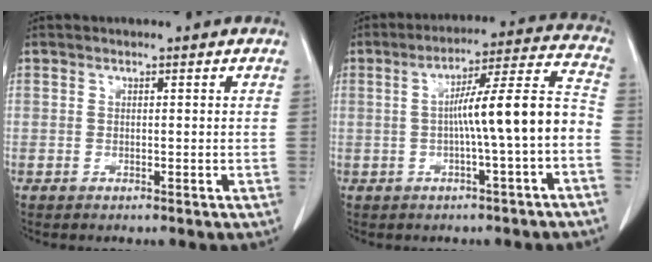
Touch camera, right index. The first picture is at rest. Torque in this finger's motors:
{"motor_torque": [1.53, -0.36, 0.72, 0.19]}